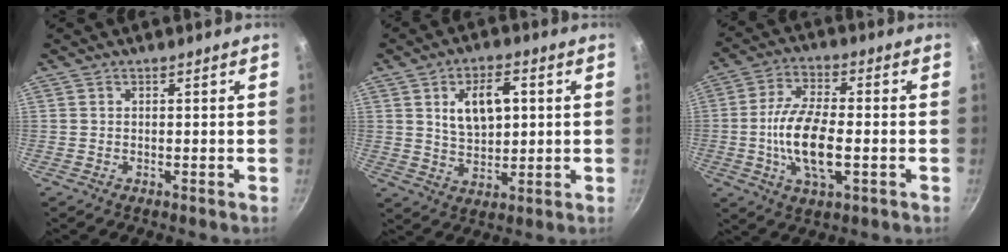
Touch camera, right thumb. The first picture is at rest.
{"total": 9.4, "force": [2.4, 5.3, 7.4], "torque": [-0.104, -0.005, 0.045]}
{"total": 13.2, "force": [-2.1, 5.7, 11.8], "torque": [-0.225, 0.008, -0.040]}